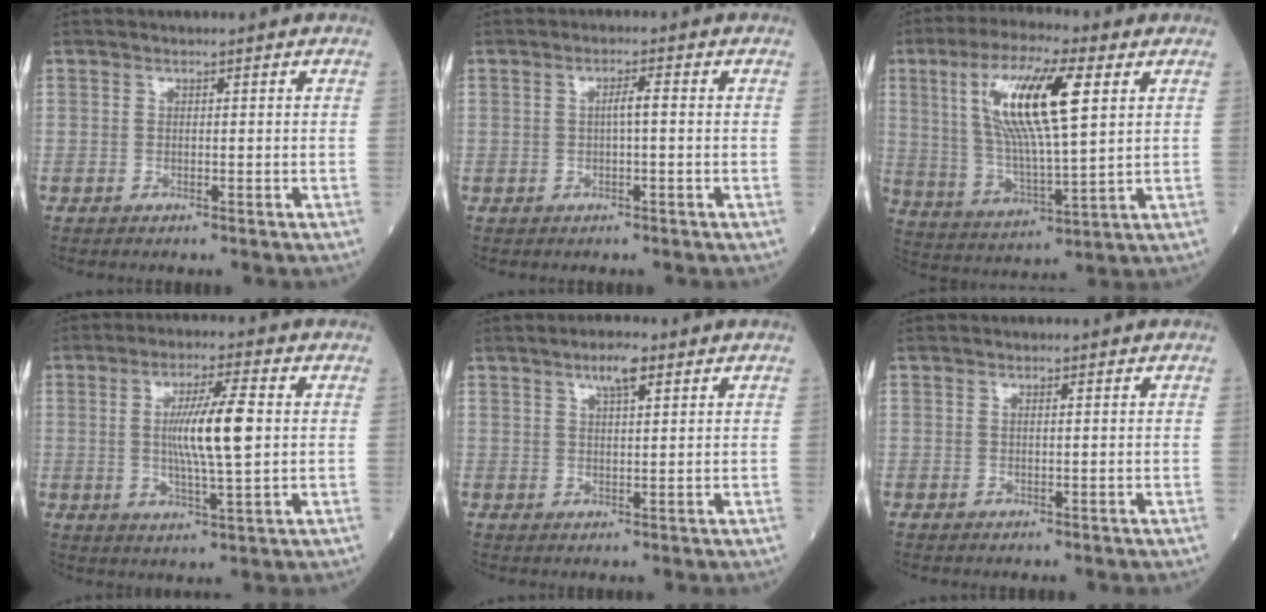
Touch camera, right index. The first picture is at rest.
{"total": 2.1, "force": [0.0, 0.1, 2.1], "torque": [-0.037, 0.003, -0.001]}
{"total": 16.1, "force": [5.1, 2.7, 15.1], "torque": [-0.299, 0.011, 0.093]}
{"total": 9.6, "force": [0.9, 0.6, 9.5], "torque": [-0.173, -0.003, 0.016]}
{"total": 3.9, "force": [2.3, 0.8, 3.1], "torque": [-0.057, 0.004, 0.039]}
{"total": 0.5, "force": [0.2, 0.0, 0.5], "torque": [-0.014, -0.001, 0.003]}